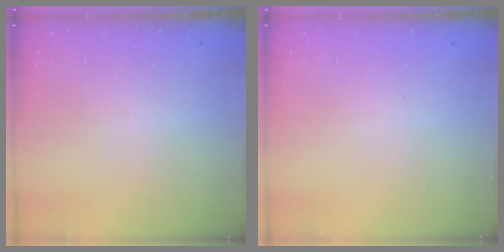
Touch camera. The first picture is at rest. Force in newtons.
{"total": 0.0}